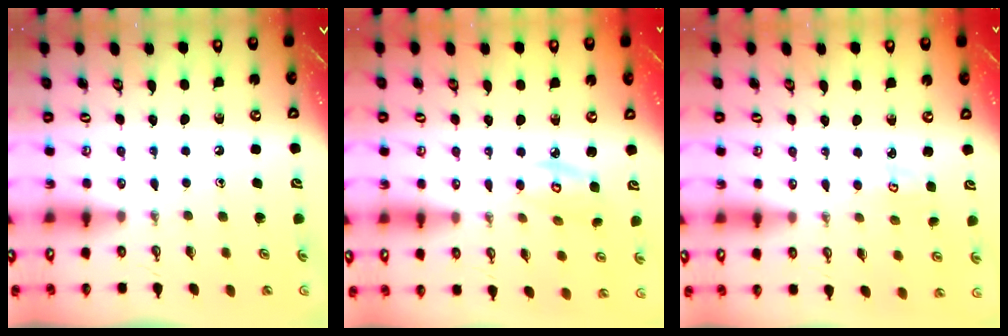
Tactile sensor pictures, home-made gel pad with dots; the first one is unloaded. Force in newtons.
{"total": 5.5, "press": 5.5, "slide": 0.2}
{"total": 2.5, "press": 2.4, "slide": 0.3}